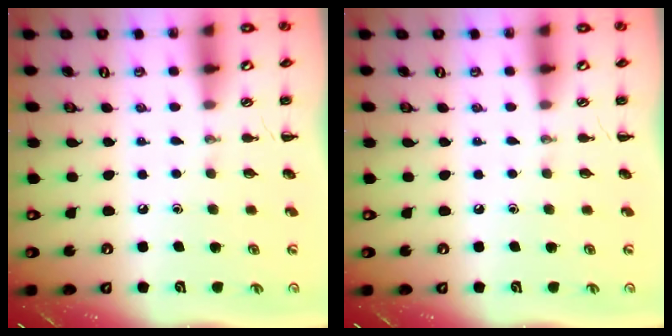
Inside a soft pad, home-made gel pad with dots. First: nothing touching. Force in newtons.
{"total": 0.0}